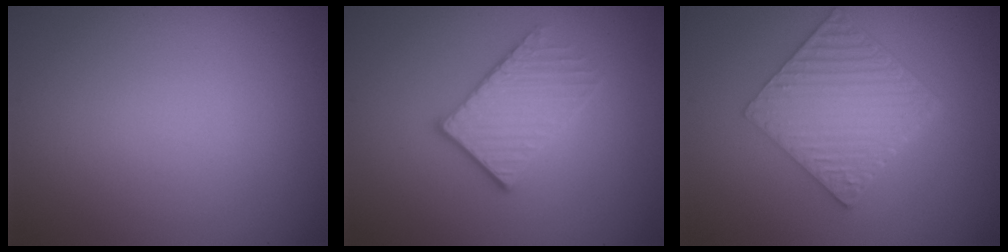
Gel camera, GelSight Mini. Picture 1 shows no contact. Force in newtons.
{"total": 3.1, "press": 2.8, "slide": 1.4}
{"total": 6.3, "press": 4.5, "slide": 4.4}